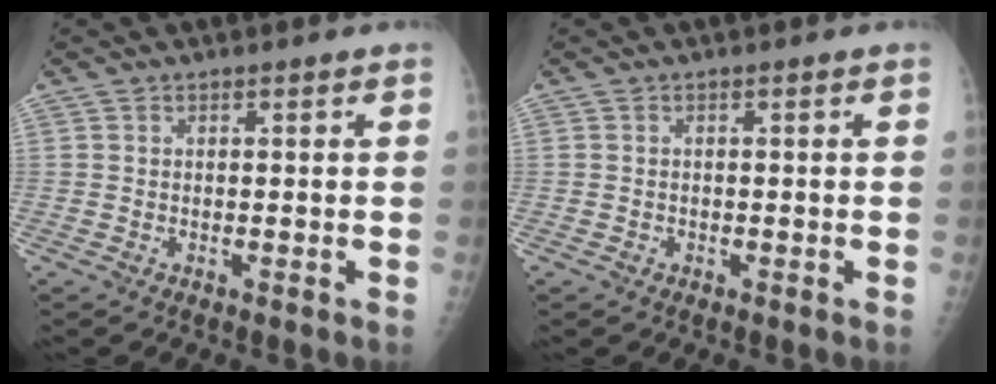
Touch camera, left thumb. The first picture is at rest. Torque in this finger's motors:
{"motor_torque": [-0.10, -0.02, 0.08, -0.04, -0.07]}